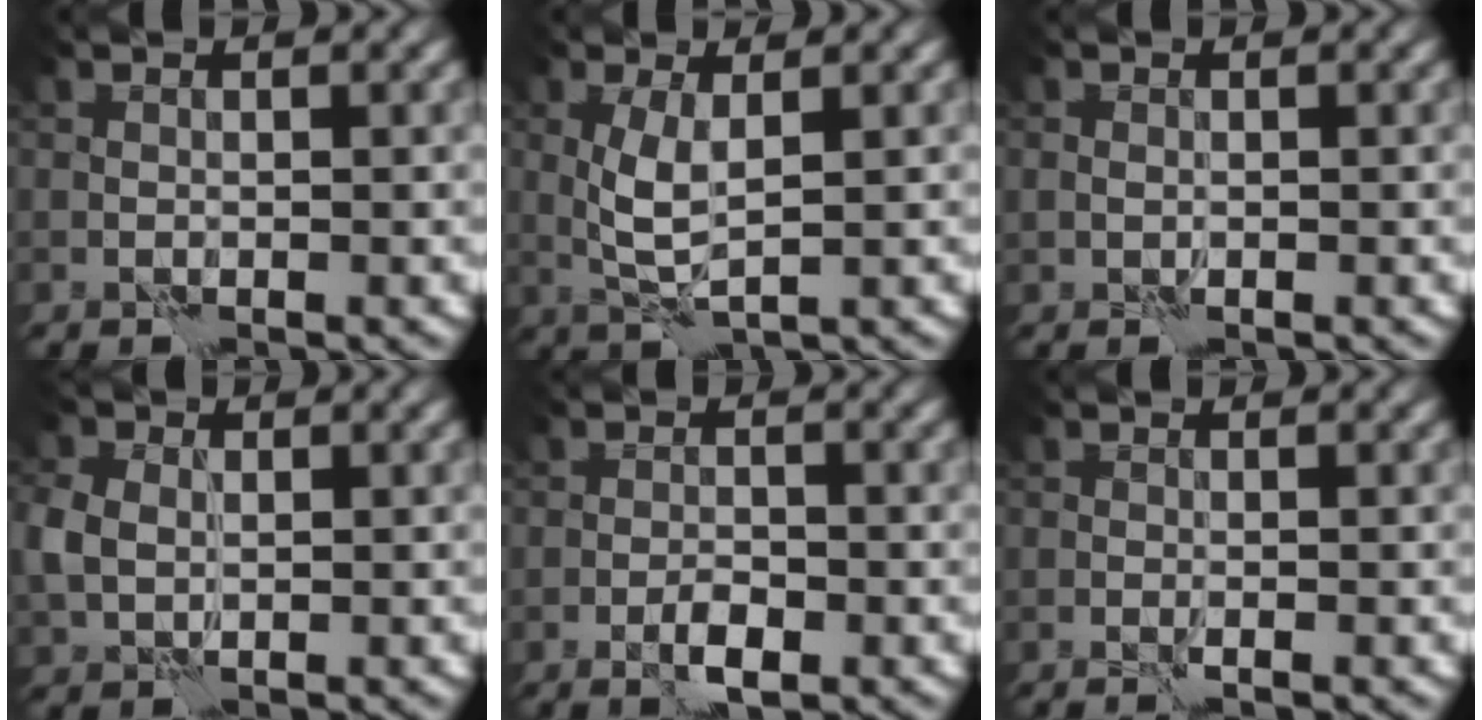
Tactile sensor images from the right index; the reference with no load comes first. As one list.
[{"total": 3.1, "force": [0.8, 0.7, 2.9], "torque": [-0.069, 0.001, 0.017]}, {"total": 0.6, "force": [0.1, 0.4, 0.3], "torque": [-0.006, 0.000, 0.004]}, {"total": 3.1, "force": [0.4, 2.4, 1.9], "torque": [-0.054, 0.002, 0.006]}, {"total": 2.1, "force": [-0.9, 0.7, 1.8], "torque": [-0.031, 0.001, -0.018]}, {"total": 0.7, "force": [-0.3, -0.3, 0.6], "torque": [-0.017, 0.002, -0.005]}]